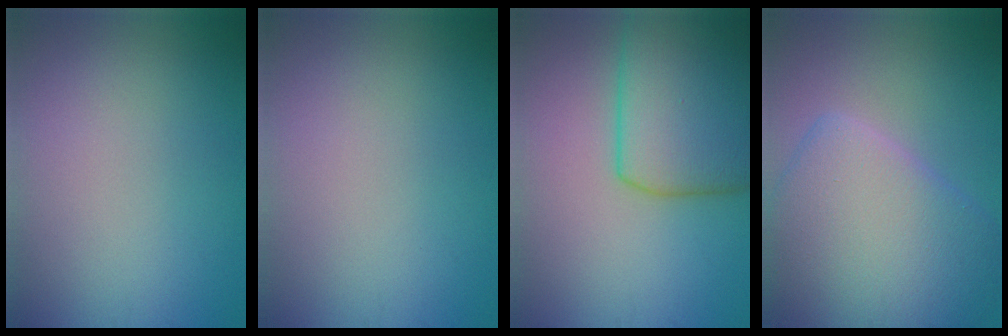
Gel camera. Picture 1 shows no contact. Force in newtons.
{"total": 0.0}
{"total": 8.4, "press": 8.4, "slide": 0.5}
{"total": 9.4, "press": 9.3, "slide": 0.6}